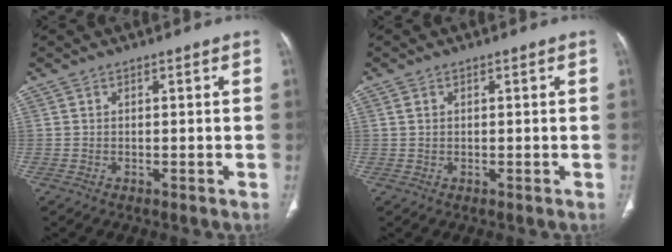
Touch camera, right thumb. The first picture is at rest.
{"total": 0.9, "force": [0.4, 0.6, 0.6], "torque": [-0.012, 0.001, 0.008]}